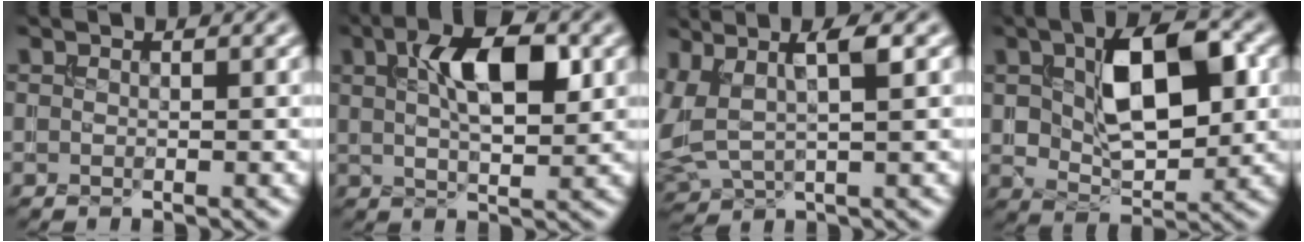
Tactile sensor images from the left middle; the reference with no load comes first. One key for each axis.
{"total": 7.4, "fx": 2.5, "fy": 3.0, "fz": 6.3, "tx": -0.104, "ty": 0.007, "tz": 0.039}
{"total": 6.2, "fx": 1.9, "fy": 2.8, "fz": 5.2, "tx": -0.113, "ty": 0.005, "tz": 0.043}
{"total": 9.3, "fx": 1.7, "fy": 5.1, "fz": 7.6, "tx": -0.136, "ty": 0.004, "tz": 0.030}